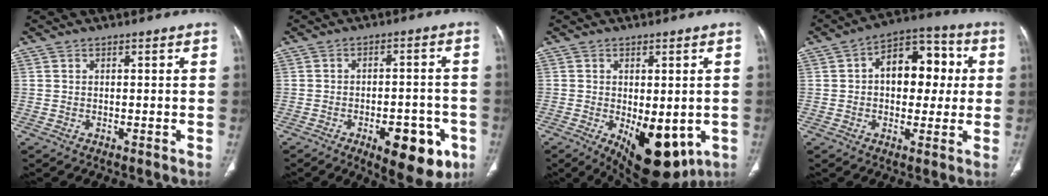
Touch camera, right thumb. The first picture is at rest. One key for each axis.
{"total": 13.0, "fx": -5.7, "fy": 5.8, "fz": 10.1, "tx": -0.104, "ty": 0.023, "tz": -0.067}
{"total": 13.7, "fx": -4.4, "fy": 6.8, "fz": 11.0, "tx": -0.136, "ty": -0.013, "tz": -0.043}
{"total": 13.5, "fx": 1.8, "fy": 8.7, "fz": 10.2, "tx": -0.101, "ty": 0.026, "tz": 0.019}